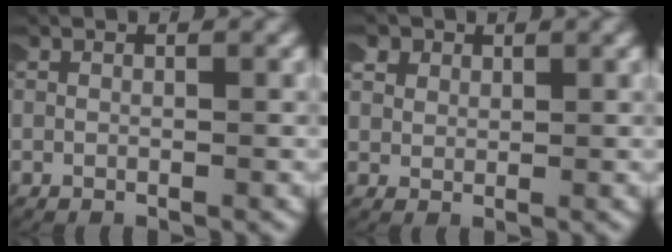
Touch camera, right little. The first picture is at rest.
{"total": 2.9, "force": [1.6, 2.1, 1.1], "torque": [-0.037, -0.001, 0.027]}